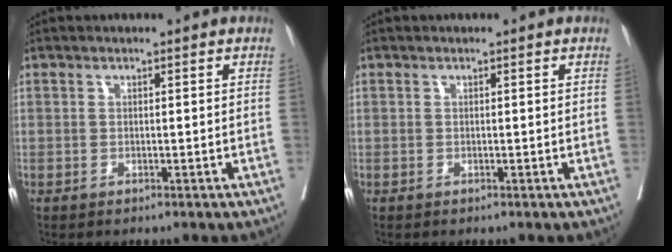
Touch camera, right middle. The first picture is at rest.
{"total": 0.0}